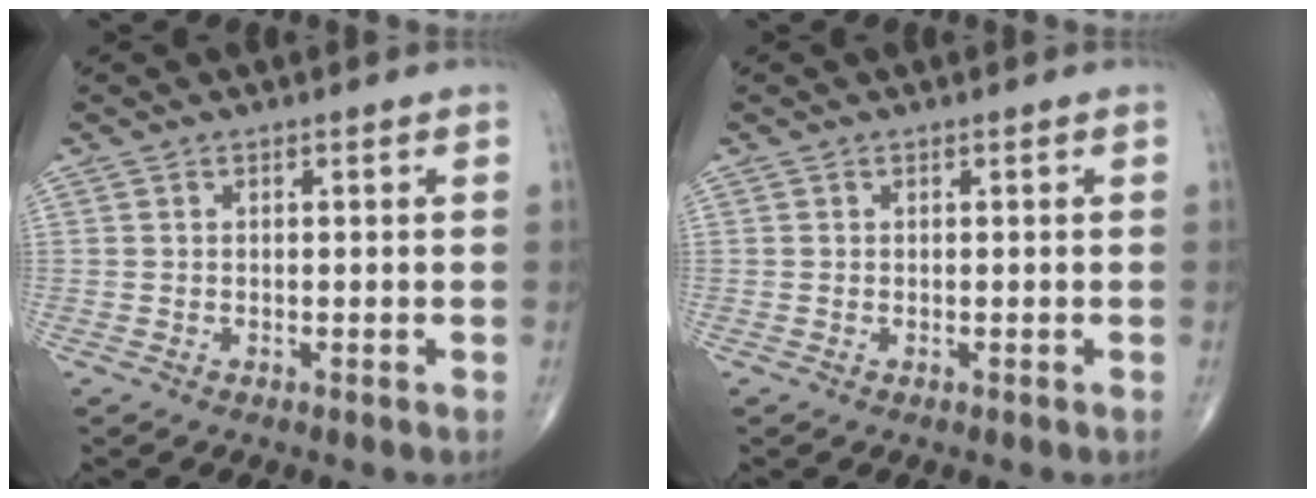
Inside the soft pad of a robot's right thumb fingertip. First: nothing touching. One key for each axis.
{"total": 0.0}